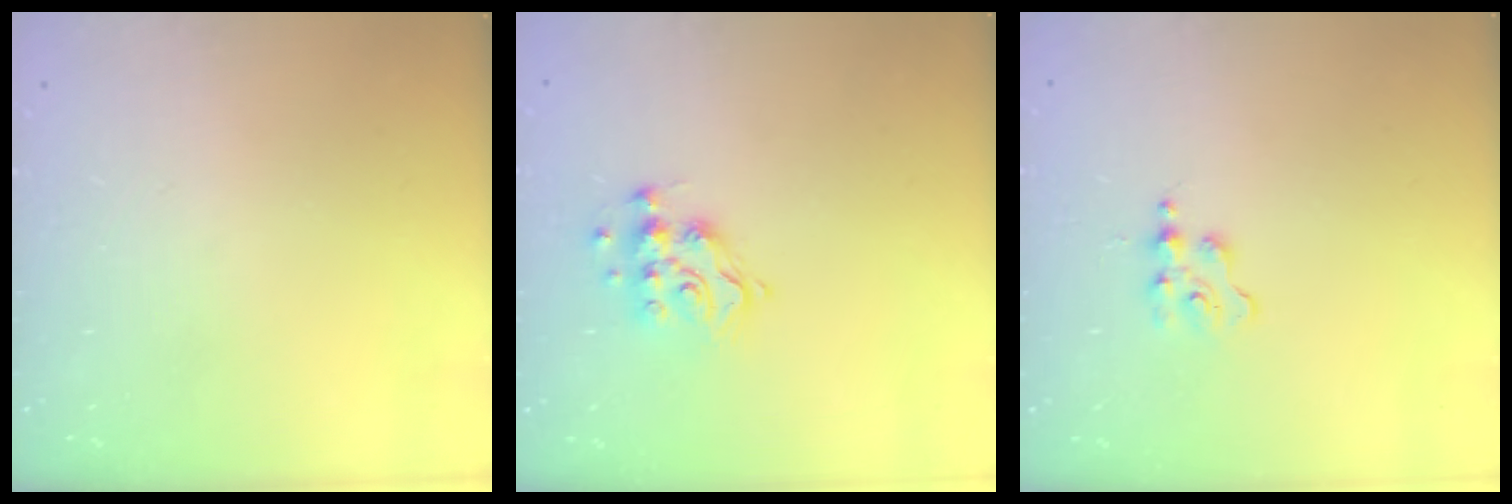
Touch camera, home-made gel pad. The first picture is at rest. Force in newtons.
{"total": 10.6, "press": 10.6, "slide": 0.4}
{"total": 1.3, "press": 1.3, "slide": 0.2}